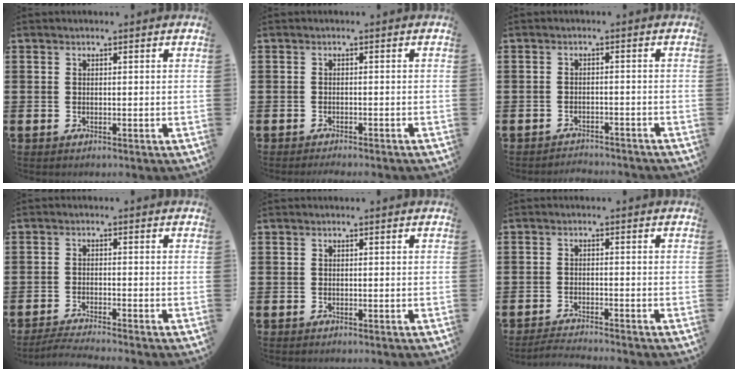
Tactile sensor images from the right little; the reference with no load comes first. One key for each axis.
{"total": 0.8, "fx": -0.8, "fy": -0.1, "fz": 0.1, "tx": -0.003, "ty": -0.002, "tz": -0.015}
{"total": 1.8, "fx": -1.8, "fy": 0.0, "fz": -0.2, "tx": -0.001, "ty": 0.004, "tz": -0.041}
{"total": 2.1, "fx": -1.9, "fy": -0.2, "fz": 0.9, "tx": -0.013, "ty": 0.002, "tz": -0.035}
{"total": 0.0}
{"total": 1.7, "fx": -1.6, "fy": -0.1, "fz": 0.4, "tx": -0.007, "ty": 0.003, "tz": -0.032}